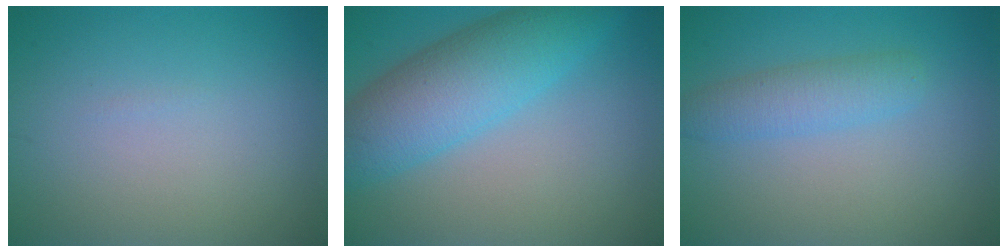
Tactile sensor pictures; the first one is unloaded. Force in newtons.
{"total": 7.6, "press": 7.6, "slide": 0.3}
{"total": 2.8, "press": 2.8, "slide": 0.1}